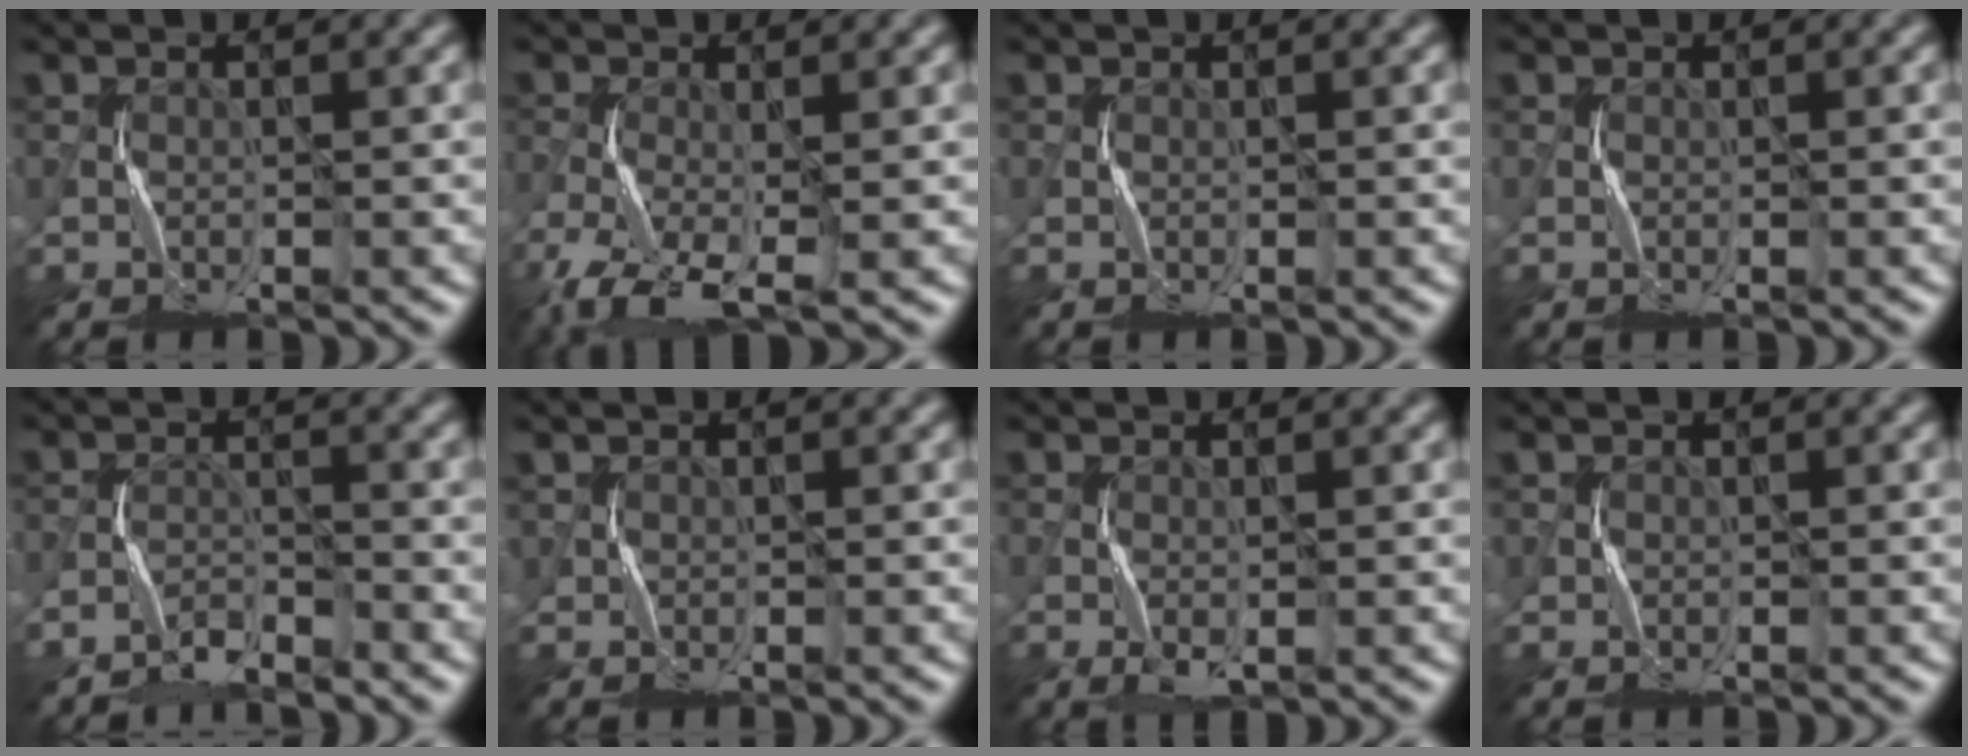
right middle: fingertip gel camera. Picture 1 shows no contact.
{"total": 6.5, "force": [-3.7, 2.4, 4.8], "torque": [-0.116, -0.019, -0.075]}
{"total": 0.0}
{"total": 0.0}
{"total": 2.6, "force": [-2.5, 0.6, 0.5], "torque": [-0.010, 0.002, -0.053]}
{"total": 1.1, "force": [0.6, 0.7, 0.6], "torque": [-0.015, 0.002, 0.011]}
{"total": 1.5, "force": [-0.5, 0.6, 1.2], "torque": [-0.031, -0.004, -0.005]}
{"total": 0.9, "force": [0.3, 0.7, 0.6], "torque": [-0.012, 0.001, 0.005]}